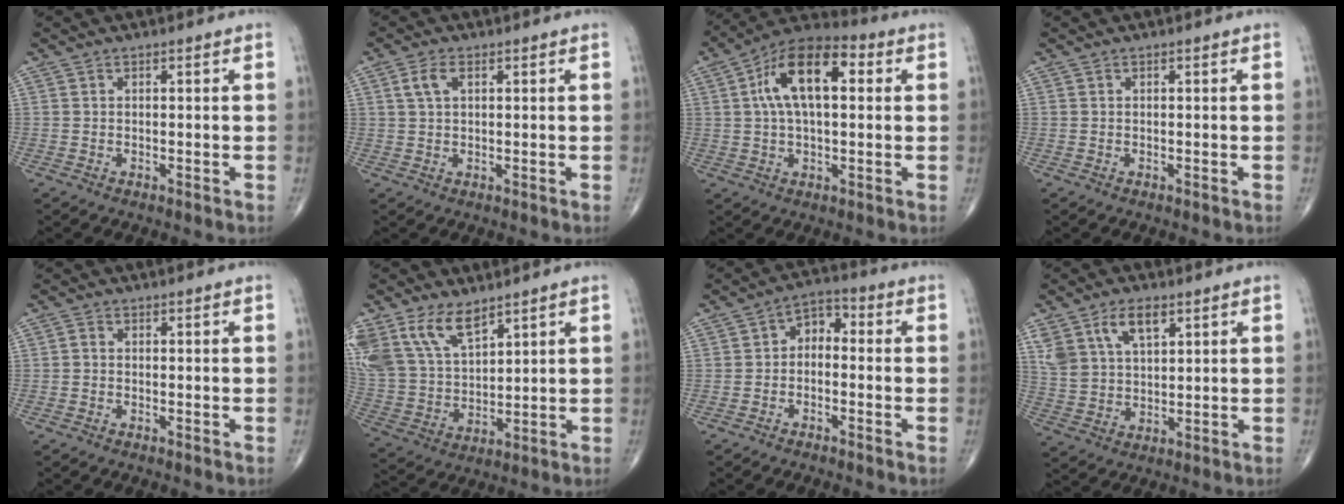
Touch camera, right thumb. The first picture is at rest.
{"total": 2.0, "force": [0.7, 1.1, 1.5], "torque": [-0.034, 0.008, 0.017]}
{"total": 14.8, "force": [3.2, 7.4, 12.4], "torque": [-0.211, 0.027, 0.049]}
{"total": 0.0}
{"total": 0.8, "force": [-0.2, 0.6, 0.5], "torque": [-0.007, 0.000, -0.008]}
{"total": 14.8, "force": [9.1, 7.8, 8.7], "torque": [-0.165, -0.027, 0.193]}
{"total": 5.1, "force": [-0.6, 3.4, 3.7], "torque": [-0.041, 0.031, -0.025]}
{"total": 9.5, "force": [5.0, 5.0, 6.3], "torque": [-0.115, -0.012, 0.103]}